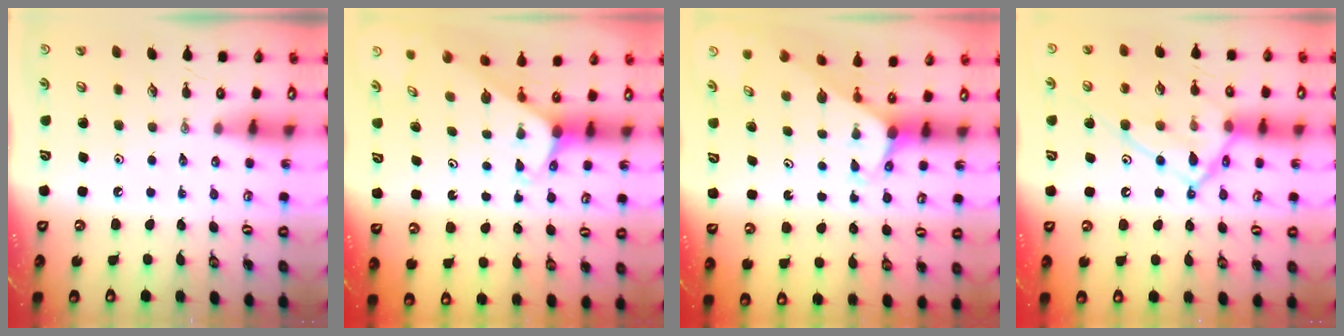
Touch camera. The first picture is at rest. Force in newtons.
{"total": 1.9, "press": 1.9, "slide": 0.1}
{"total": 3.0, "press": 3.0, "slide": 0.1}
{"total": 18.8, "press": 18.7, "slide": 1.5}